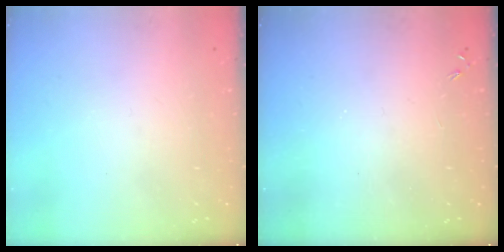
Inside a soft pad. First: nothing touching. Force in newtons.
{"total": 0.0}